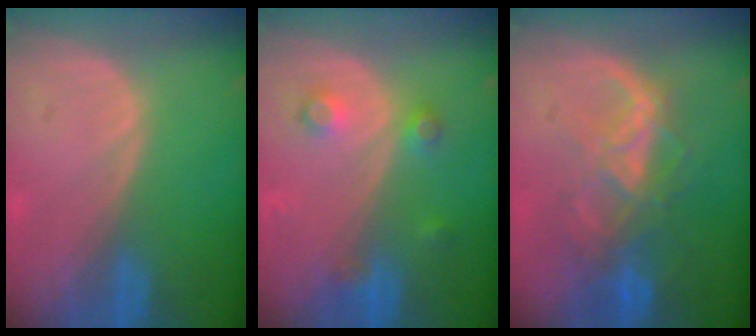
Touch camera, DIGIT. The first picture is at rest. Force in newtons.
{"total": 3.7, "press": 3.4, "slide": 1.6}
{"total": 8.9, "press": 7.5, "slide": 4.7}